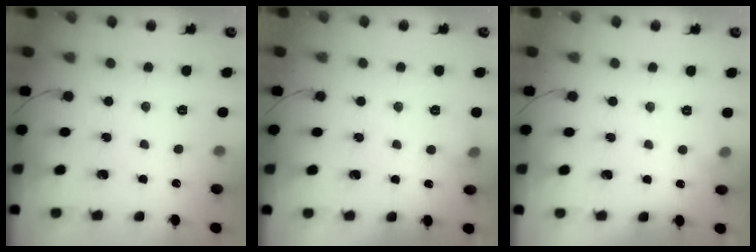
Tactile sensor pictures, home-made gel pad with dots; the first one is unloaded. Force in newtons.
{"total": 5.5, "press": 5.4, "slide": 1.4}
{"total": 6.4, "press": 3.3, "slide": 5.5}